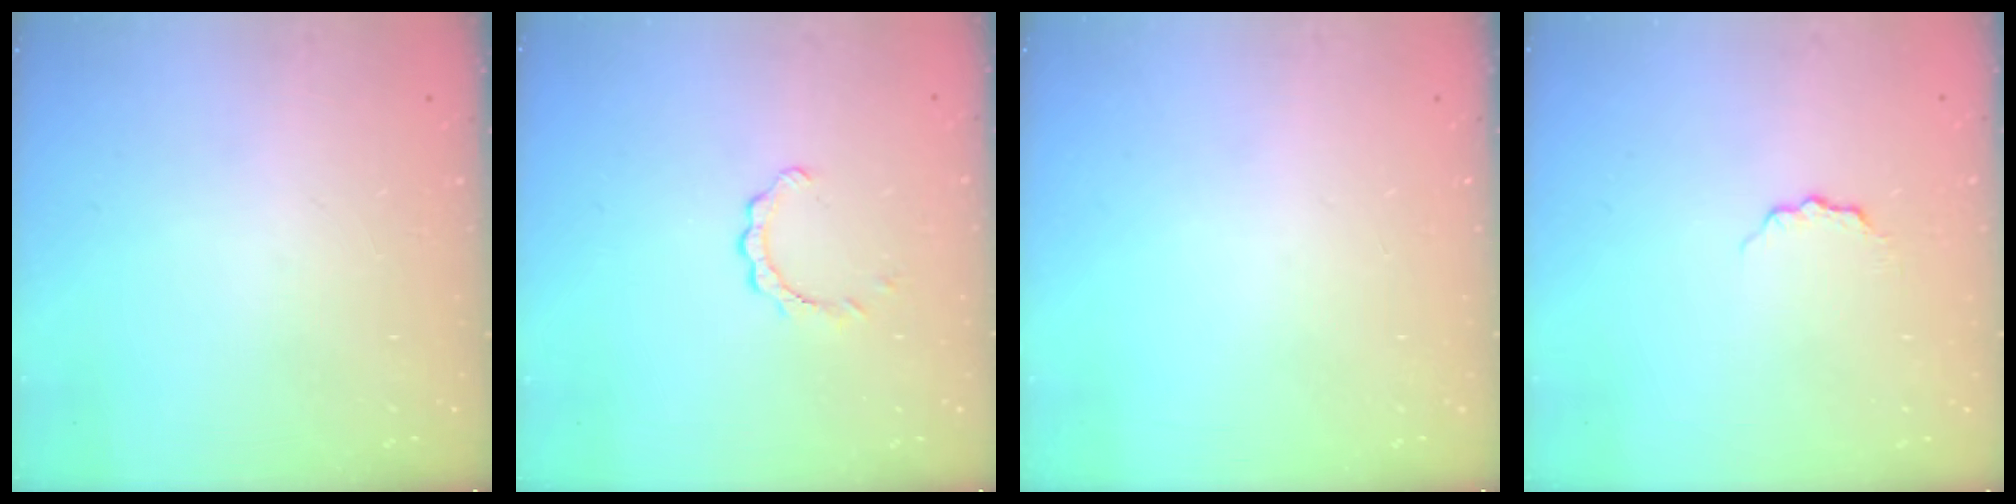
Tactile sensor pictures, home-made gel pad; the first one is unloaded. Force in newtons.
{"total": 2.0, "press": 2.0, "slide": 0.2}
{"total": 0.0}
{"total": 4.0, "press": 3.9, "slide": 0.4}